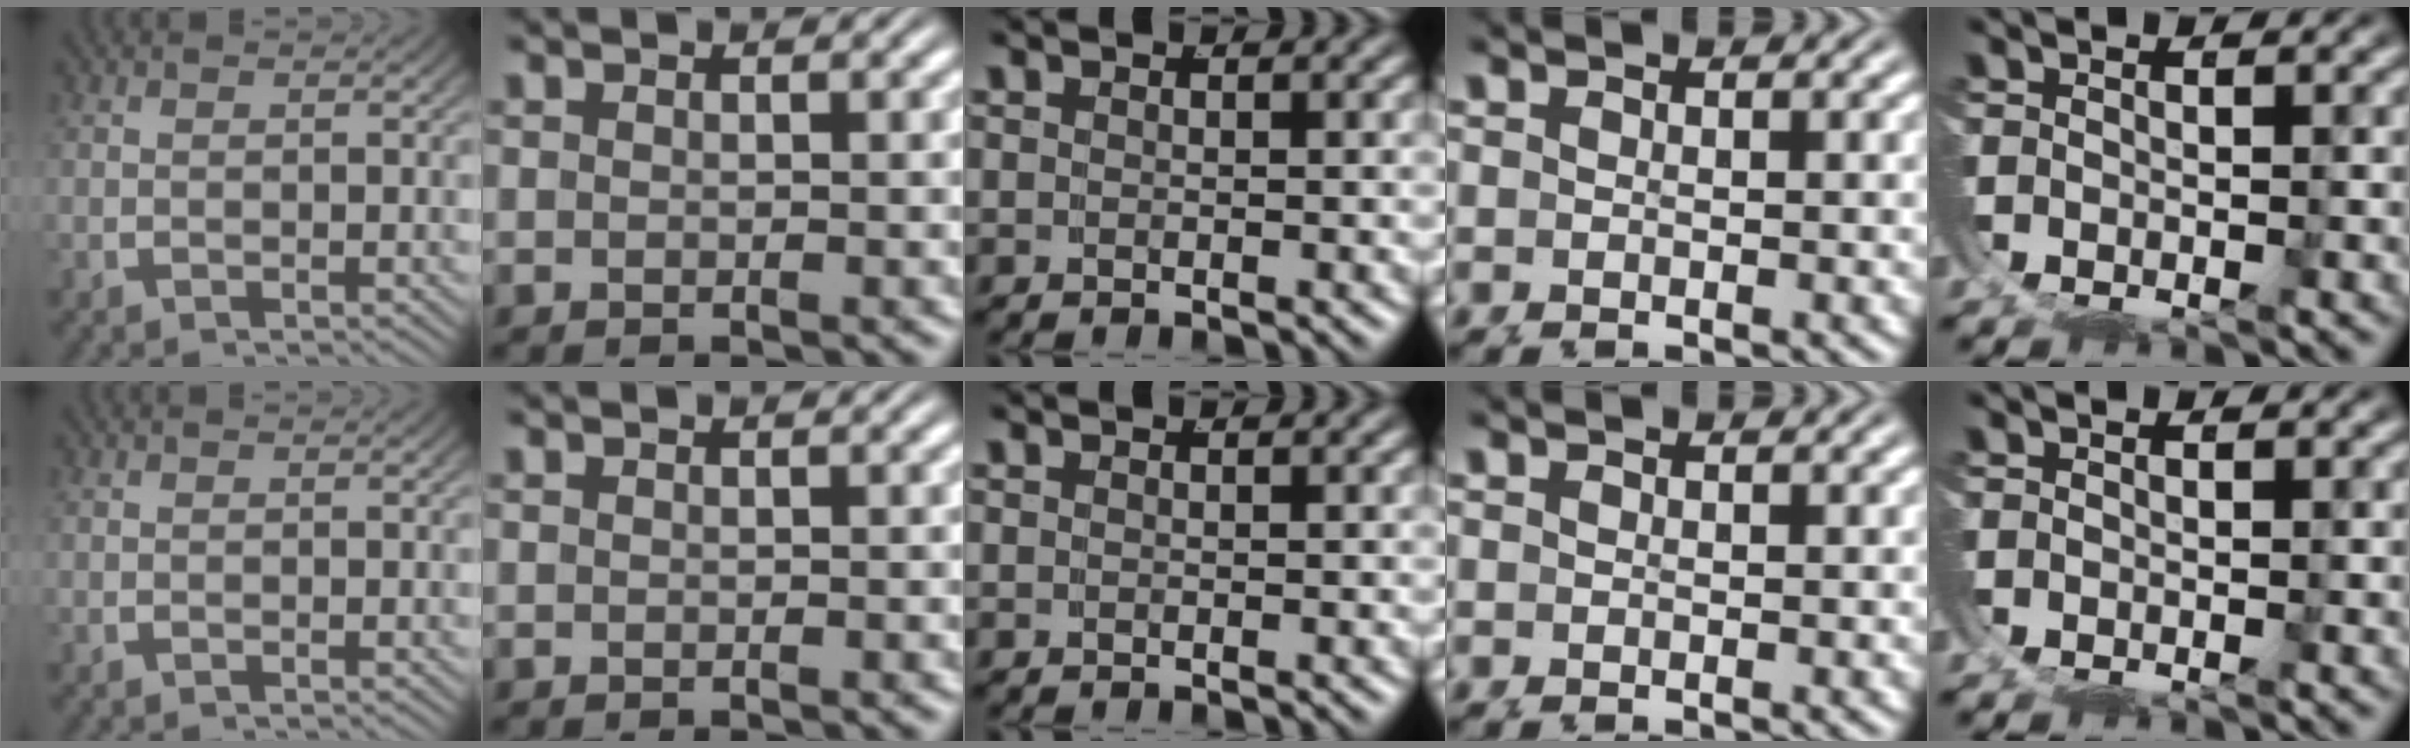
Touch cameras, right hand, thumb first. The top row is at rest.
{}